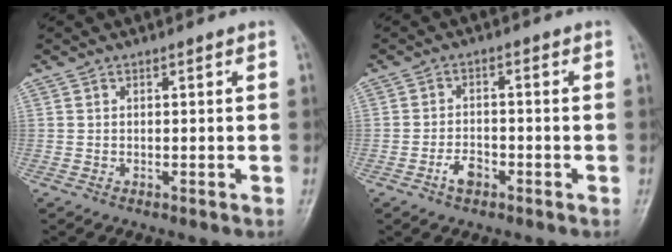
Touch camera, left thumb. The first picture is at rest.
{"total": 3.5, "force": [-1.9, 2.1, 2.0], "torque": [-0.029, 0.015, -0.035]}